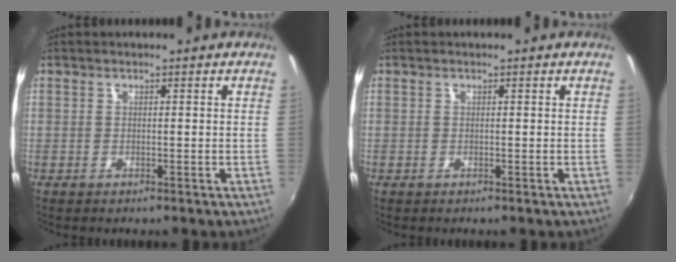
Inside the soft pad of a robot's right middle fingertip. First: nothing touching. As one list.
[{"total": 0.0}]